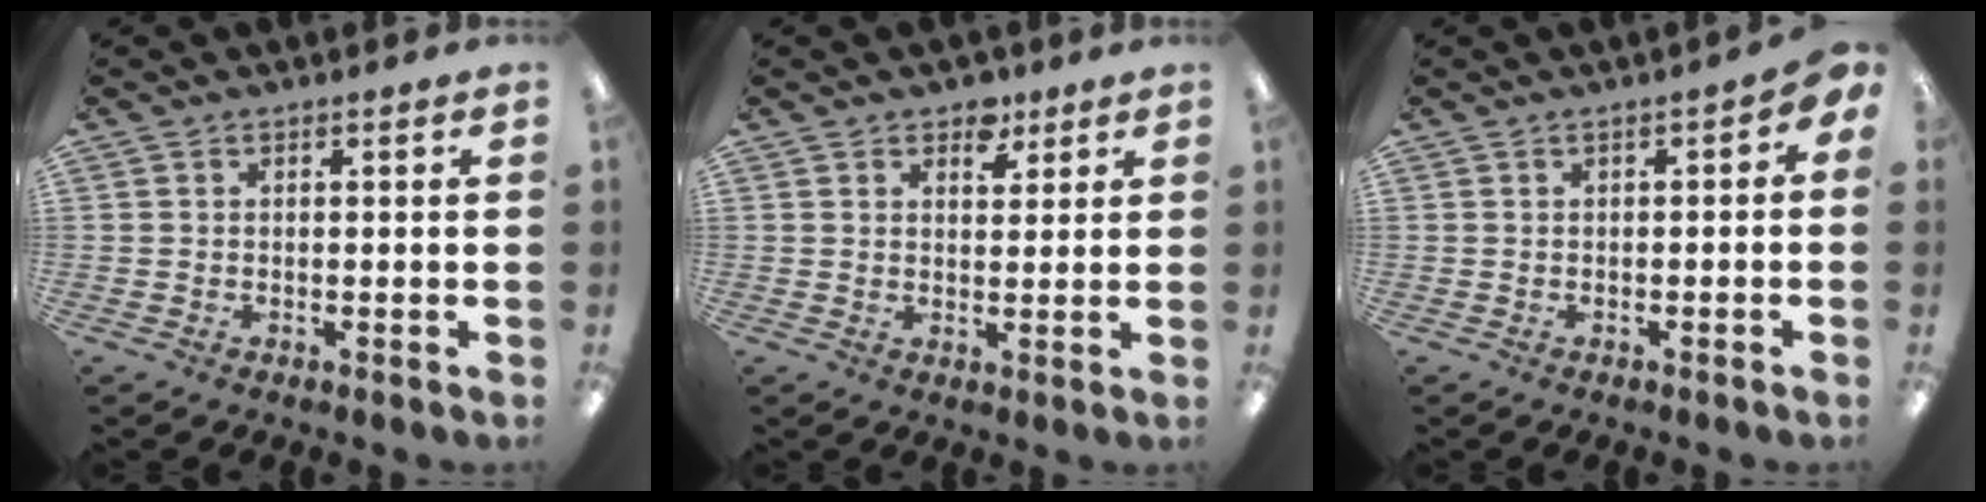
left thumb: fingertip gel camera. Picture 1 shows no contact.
{"total": 4.8, "force": [3.4, 2.9, 1.8], "torque": [-0.006, -0.016, 0.055]}
{"total": 1.6, "force": [-0.6, 1.0, 1.2], "torque": [-0.021, 0.008, -0.013]}